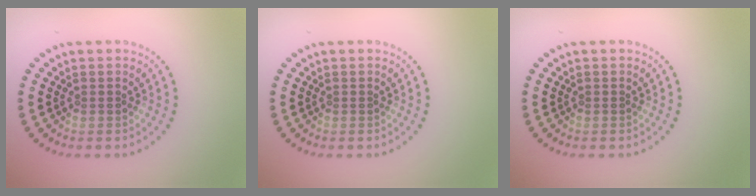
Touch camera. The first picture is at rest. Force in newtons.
{"total": 0.0}
{"total": 0.0}